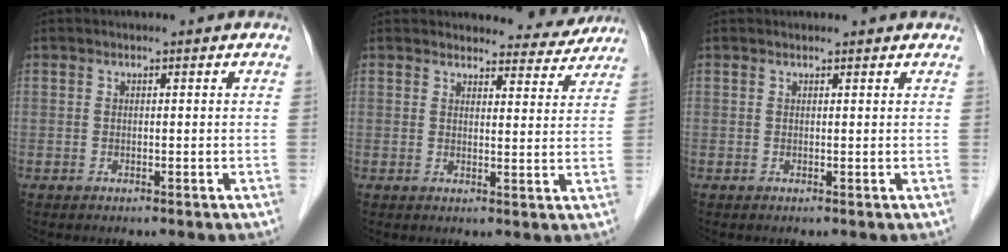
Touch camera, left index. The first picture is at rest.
{"total": 7.6, "force": [7.3, 1.9, 0.3], "torque": [0.015, -0.013, 0.069]}
{"total": 2.3, "force": [2.2, 0.5, 0.6], "torque": [-0.015, 0.018, 0.022]}